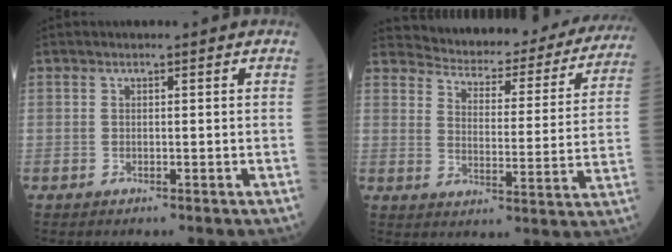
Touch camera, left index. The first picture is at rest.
{"total": 24.2, "force": [22.6, 5.7, 6.4], "torque": [-0.077, -0.060, 0.264]}